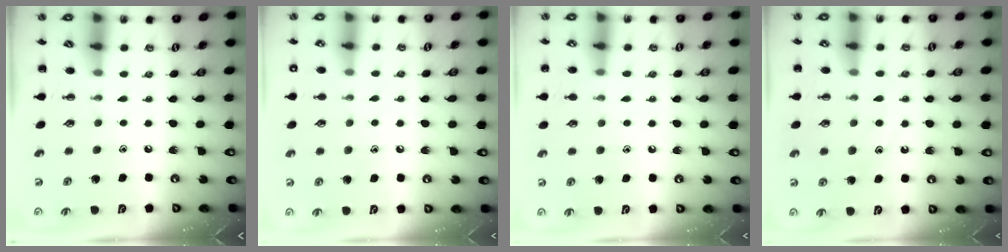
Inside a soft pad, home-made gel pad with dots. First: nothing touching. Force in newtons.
{"total": 6.9, "press": 6.8, "slide": 1.4}
{"total": 6.3, "press": 6.0, "slide": 2.0}
{"total": 10.6, "press": 10.5, "slide": 1.3}